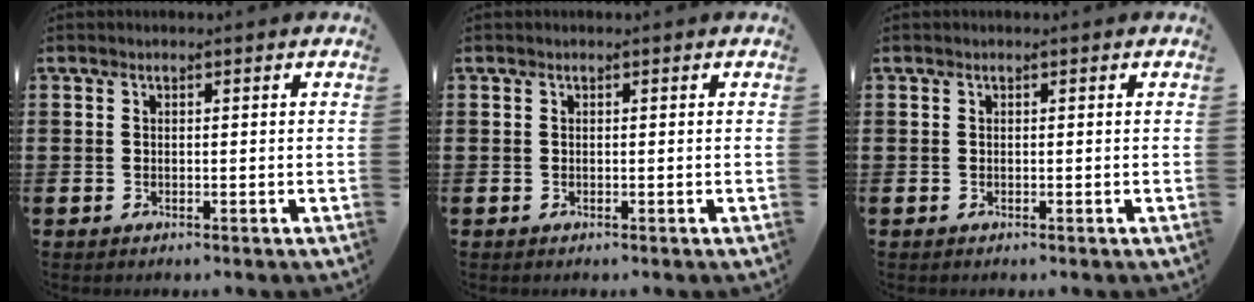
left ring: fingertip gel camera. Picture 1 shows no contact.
{"total": 0.0}
{"total": 0.0}